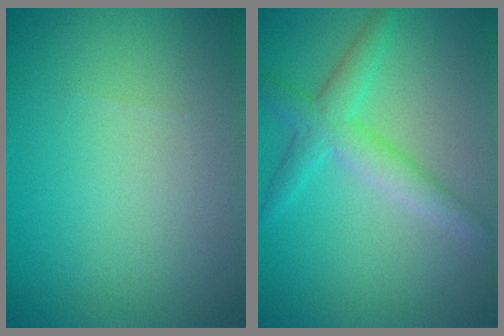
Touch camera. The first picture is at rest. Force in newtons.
{"total": 3.4, "press": 3.4, "slide": 0.1}